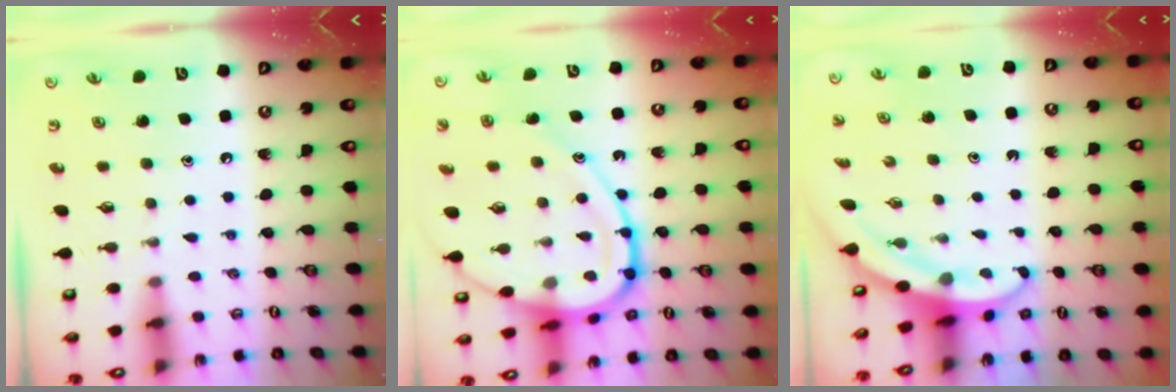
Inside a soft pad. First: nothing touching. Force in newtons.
{"total": 18.0, "press": 18.0, "slide": 1.6}
{"total": 3.3, "press": 3.3, "slide": 0.1}